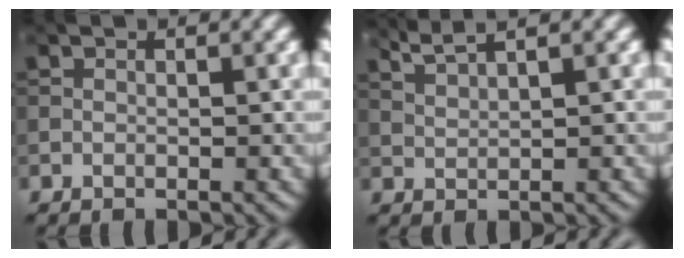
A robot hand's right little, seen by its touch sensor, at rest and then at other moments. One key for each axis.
{"total": 2.8, "fx": 2.2, "fy": 0.5, "fz": 1.7, "tx": -0.029, "ty": 0.009, "tz": 0.042}